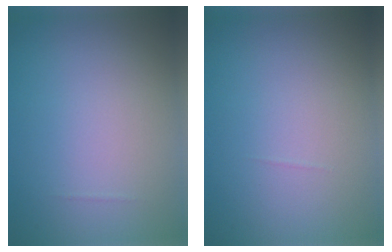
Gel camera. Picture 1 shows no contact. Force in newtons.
{"total": 0.0}